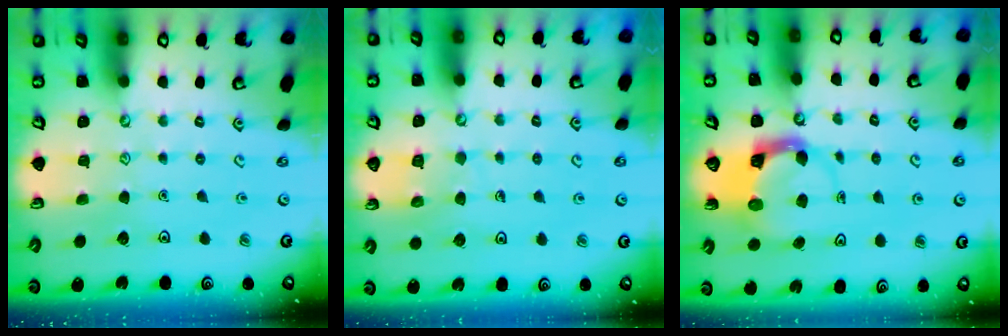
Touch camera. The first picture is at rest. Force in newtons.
{"total": 5.7, "press": 5.7, "slide": 0.5}
{"total": 3.9, "press": 3.8, "slide": 0.5}